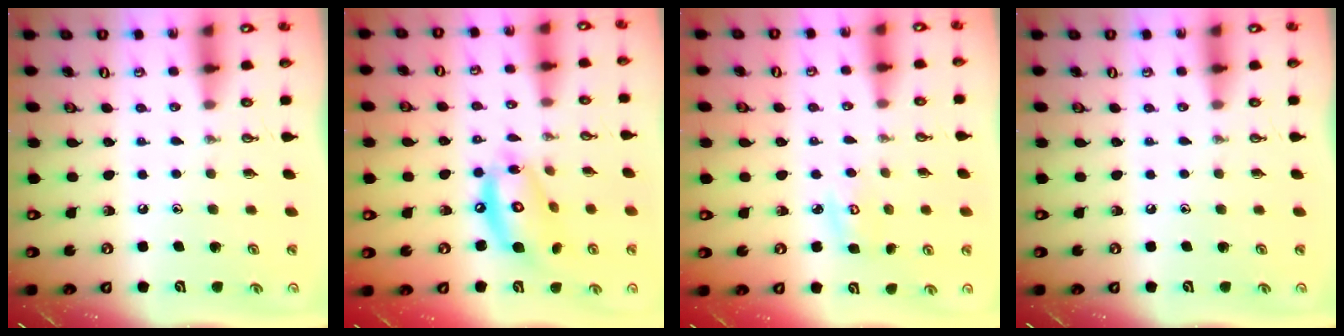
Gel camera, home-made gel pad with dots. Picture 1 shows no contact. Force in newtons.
{"total": 14.2, "press": 14.2, "slide": 1.3}
{"total": 4.8, "press": 4.8, "slide": 0.4}
{"total": 0.0}